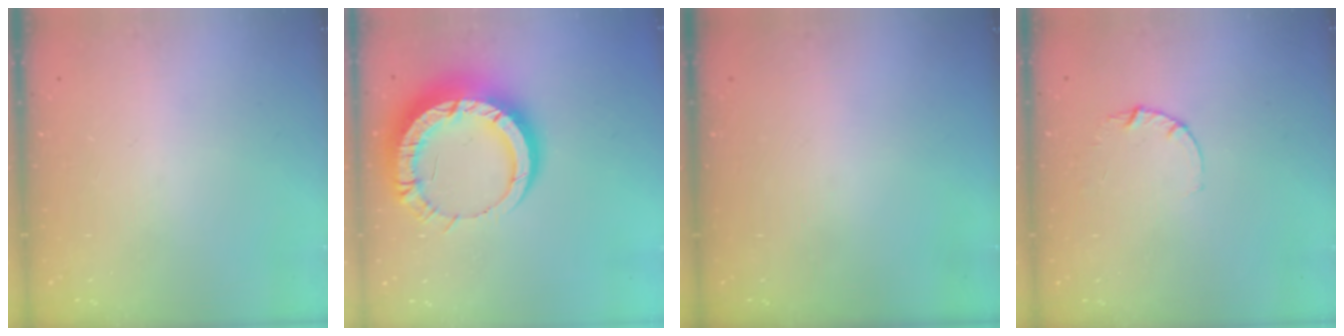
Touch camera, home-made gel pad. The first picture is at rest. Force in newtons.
{"total": 16.8, "press": 16.7, "slide": 1.7}
{"total": 0.0}
{"total": 2.8, "press": 2.8, "slide": 0.3}